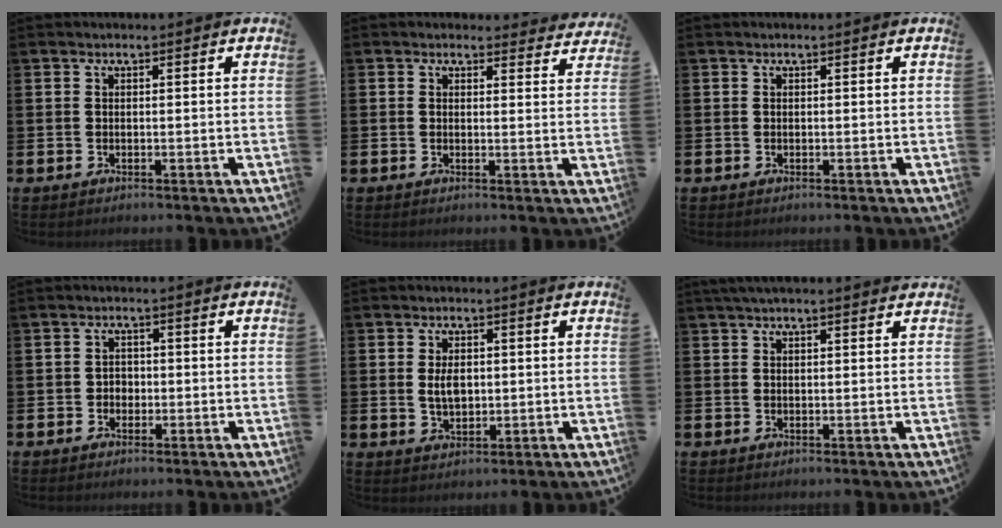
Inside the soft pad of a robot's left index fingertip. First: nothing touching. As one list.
[{"total": 1.8, "force": [1.6, 0.7, 0.0], "torque": [0.002, -0.007, 0.027]}, {"total": 0.0}, {"total": 1.8, "force": [-0.3, 1.7, 0.6], "torque": [-0.007, 0.005, -0.010]}, {"total": 3.6, "force": [0.5, 2.2, 2.8], "torque": [-0.042, 0.003, 0.005]}, {"total": 1.7, "force": [1.4, 0.2, 0.9], "torque": [-0.021, 0.004, 0.025]}]